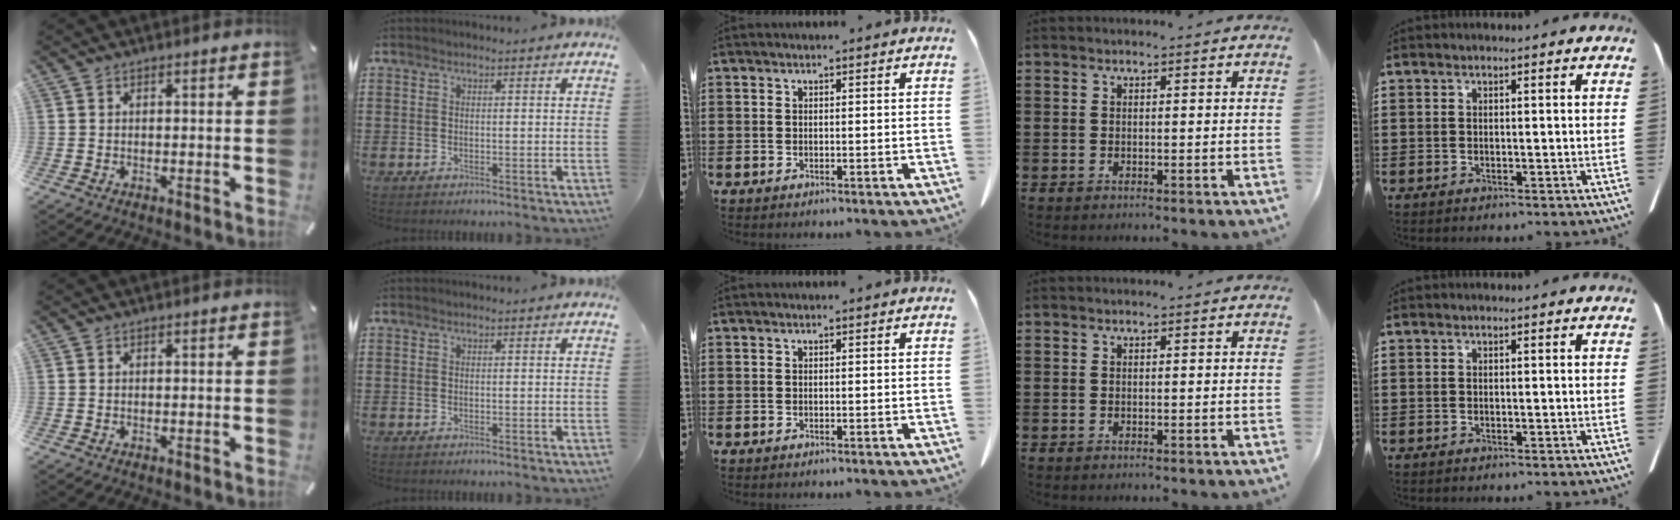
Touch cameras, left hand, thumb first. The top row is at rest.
{}